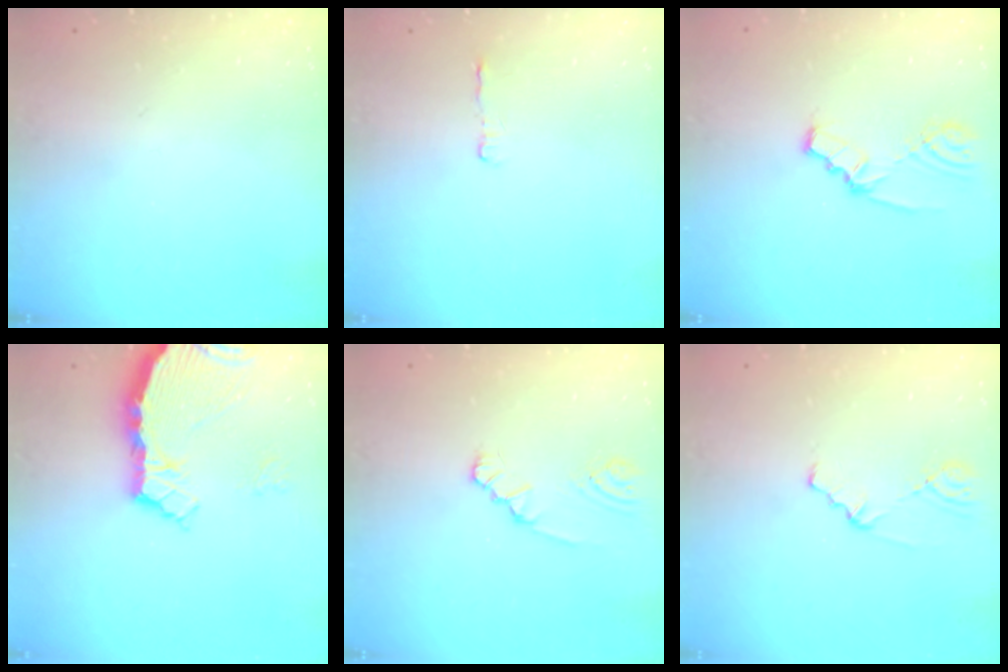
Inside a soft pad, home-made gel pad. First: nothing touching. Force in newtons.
{"total": 2.0, "press": 2.0, "slide": 0.5}
{"total": 2.7, "press": 2.7, "slide": 0.3}
{"total": 6.4, "press": 6.4, "slide": 0.8}
{"total": 1.9, "press": 1.9, "slide": 0.2}
{"total": 1.6, "press": 1.6, "slide": 0.3}